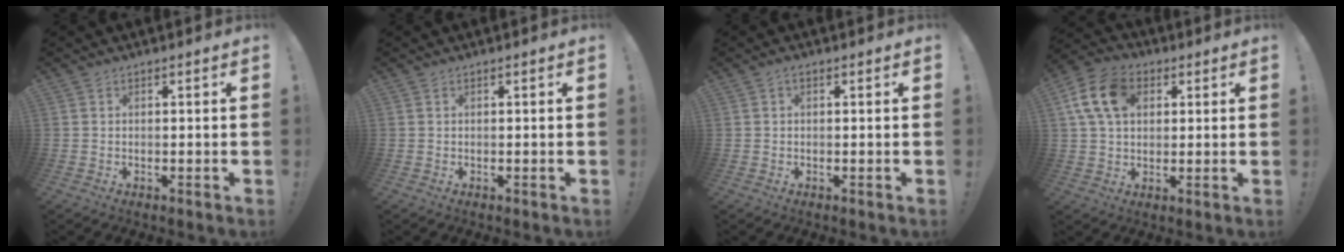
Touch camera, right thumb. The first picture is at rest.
{"total": 0.0}
{"total": 0.8, "force": [-0.1, 0.5, 0.6], "torque": [-0.007, 0.000, -0.004]}
{"total": 13.4, "force": [4.1, 9.6, 8.4], "torque": [-0.152, 0.008, 0.085]}